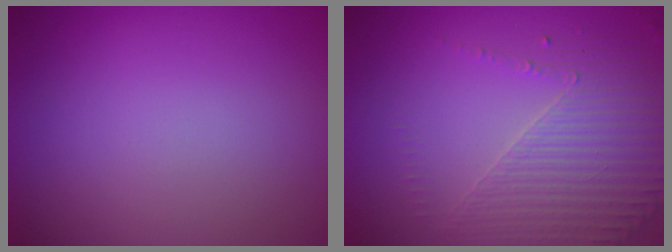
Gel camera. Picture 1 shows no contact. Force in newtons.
{"total": 4.2, "press": 3.1, "slide": 2.9}